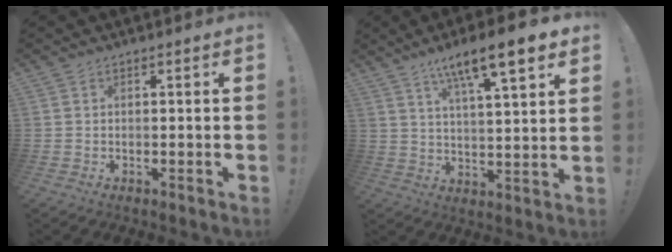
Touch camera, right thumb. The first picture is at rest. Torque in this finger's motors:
{"motor_torque": [0.12, 0.32, 0.69, 0.48, 0.04]}